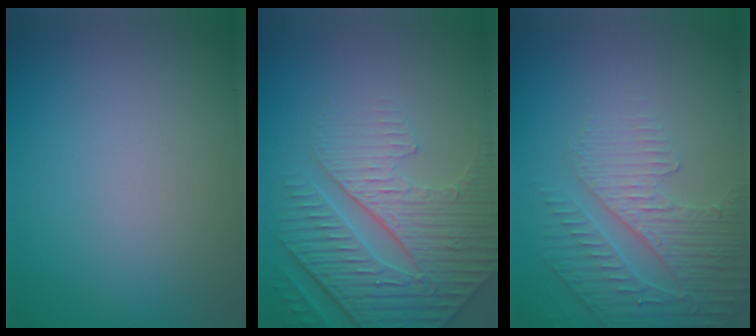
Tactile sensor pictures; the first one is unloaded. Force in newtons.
{"total": 6.1, "press": 5.2, "slide": 3.2}
{"total": 4.8, "press": 3.6, "slide": 3.1}